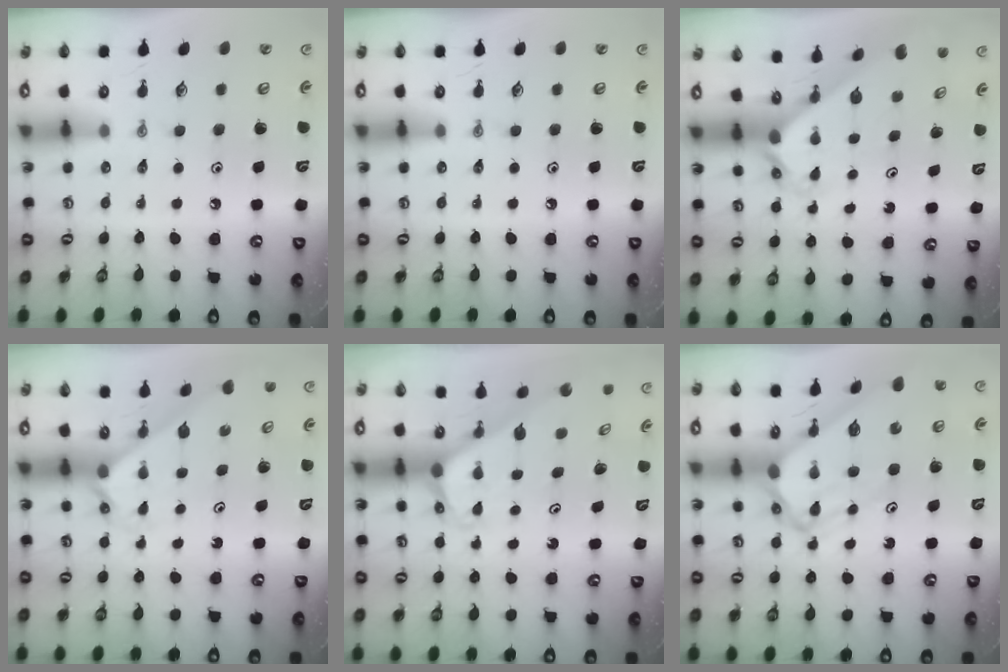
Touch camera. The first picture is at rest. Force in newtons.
{"total": 0.0}
{"total": 2.4, "press": 2.4, "slide": 0.2}
{"total": 2.1, "press": 2.1, "slide": 0.2}
{"total": 1.8, "press": 1.8, "slide": 0.1}
{"total": 7.0, "press": 7.0, "slide": 0.6}